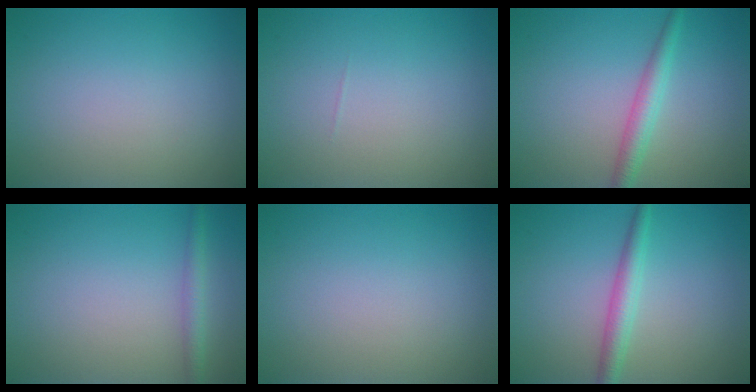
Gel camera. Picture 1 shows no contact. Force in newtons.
{"total": 0.0}
{"total": 2.5, "press": 2.5, "slide": 0.1}
{"total": 1.7, "press": 1.7, "slide": 0.1}
{"total": 0.0}
{"total": 2.6, "press": 2.6, "slide": 0.1}